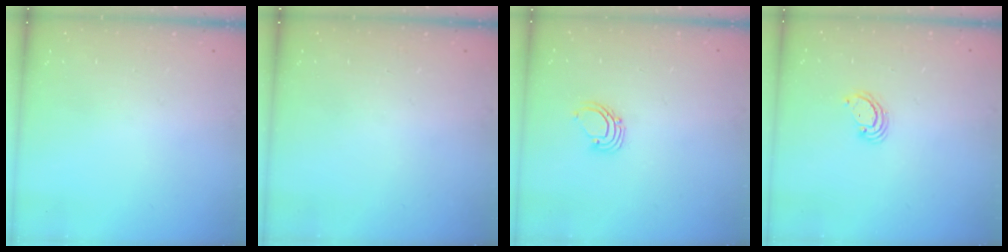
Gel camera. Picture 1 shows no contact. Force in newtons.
{"total": 0.0}
{"total": 2.6, "press": 2.6, "slide": 0.2}
{"total": 2.7, "press": 2.7, "slide": 0.2}